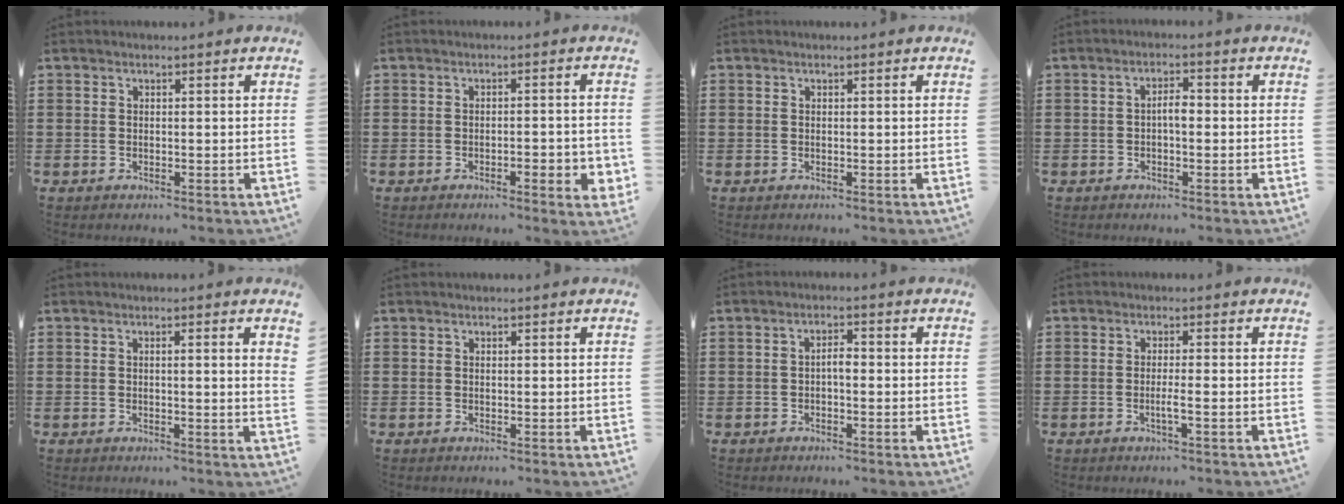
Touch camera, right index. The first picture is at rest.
{"total": 3.2, "force": [-1.2, 0.7, 2.9], "torque": [-0.037, -0.002, -0.020]}
{"total": 0.0}
{"total": 2.4, "force": [-0.3, 0.8, 2.2], "torque": [-0.041, 0.006, -0.009]}
{"total": 1.1, "force": [0.3, -0.3, 1.1], "torque": [-0.019, -0.003, 0.003]}
{"total": 0.0}
{"total": 2.1, "force": [-0.4, 0.7, 1.9], "torque": [-0.037, 0.004, -0.009]}
{"total": 2.1, "force": [-0.8, -0.2, 1.9], "torque": [-0.031, -0.005, -0.016]}